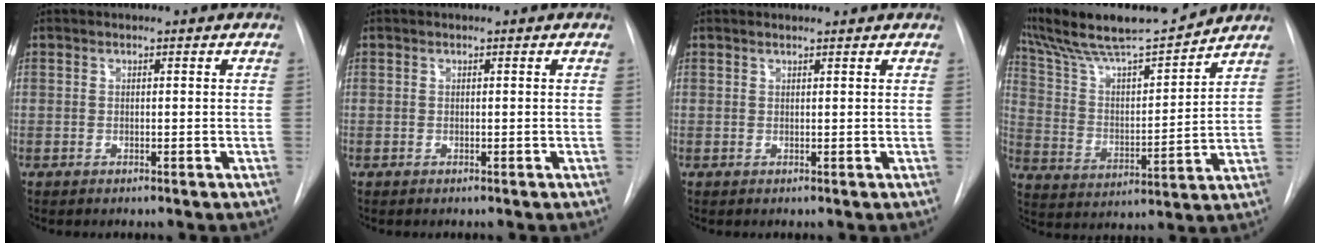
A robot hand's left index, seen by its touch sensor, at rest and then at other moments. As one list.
[{"total": 0.0}, {"total": 1.6, "force": [1.6, 0.1, 0.4], "torque": [-0.011, 0.013, 0.023]}, {"total": 16.0, "force": [14.7, 1.2, 6.3], "torque": [-0.121, 0.001, 0.257]}]